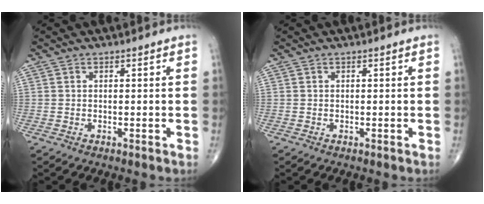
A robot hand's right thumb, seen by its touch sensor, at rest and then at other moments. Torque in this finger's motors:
{"motor_torque": [-0.04, 0.04, 0.00, 0.00, 0.00]}